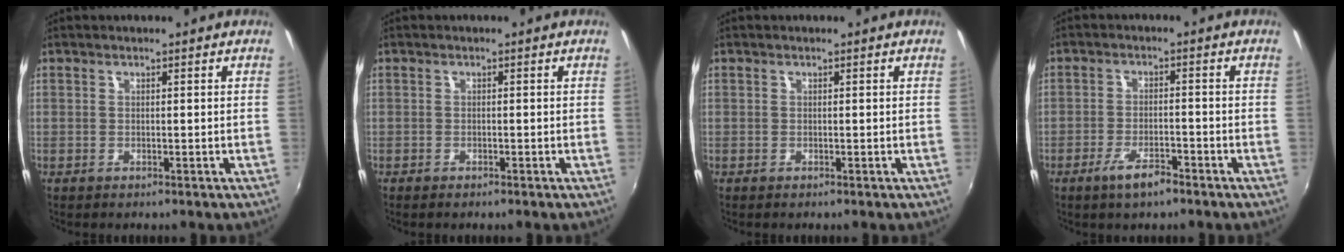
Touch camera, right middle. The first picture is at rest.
{"total": 0.8, "force": [-0.7, 0.2, 0.3], "torque": [-0.008, -0.003, -0.014]}
{"total": 0.0}
{"total": 5.1, "force": [-3.6, 1.4, 3.4], "torque": [-0.079, -0.007, -0.064]}